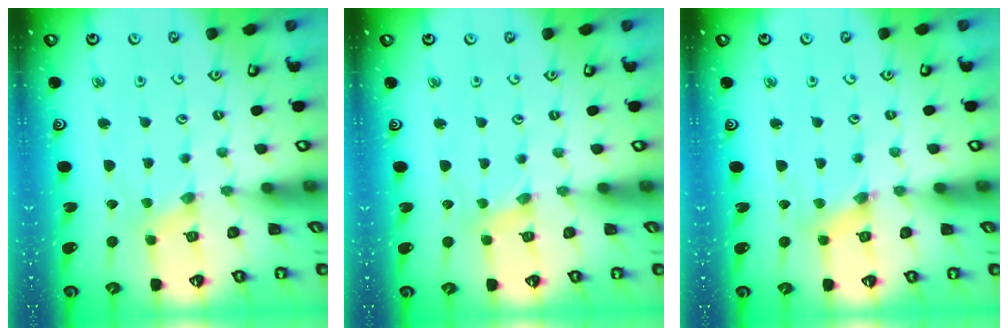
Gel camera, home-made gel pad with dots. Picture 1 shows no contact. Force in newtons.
{"total": 1.6, "press": 1.6, "slide": 0.3}
{"total": 2.5, "press": 2.5, "slide": 0.4}